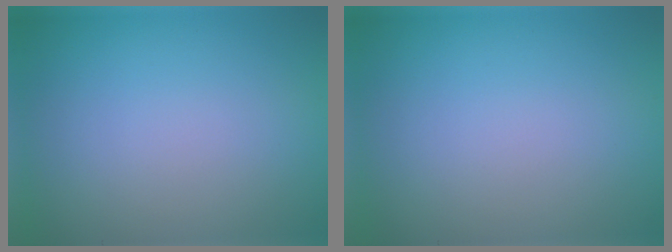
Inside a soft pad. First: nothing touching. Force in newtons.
{"total": 0.0}